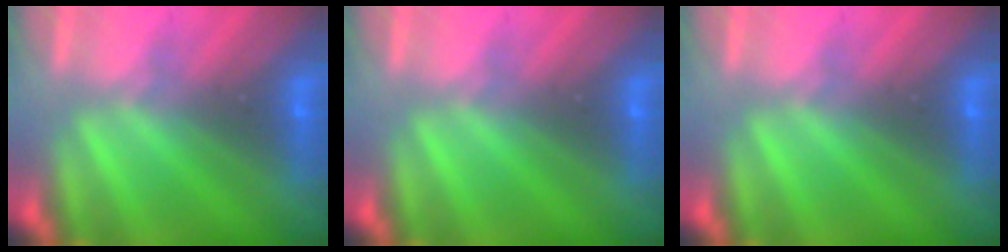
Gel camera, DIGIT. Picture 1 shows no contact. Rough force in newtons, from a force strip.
{"total": 0.0}
{"total": 0.0}